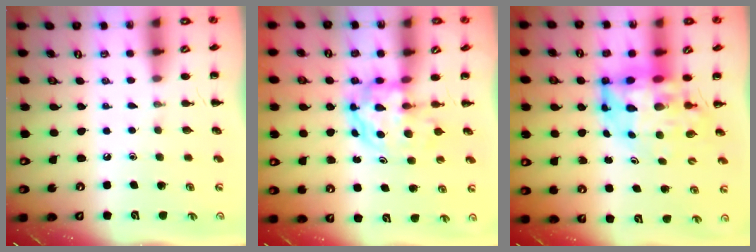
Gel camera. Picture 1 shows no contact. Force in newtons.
{"total": 5.0, "press": 4.9, "slide": 1.2}
{"total": 9.5, "press": 9.1, "slide": 2.8}